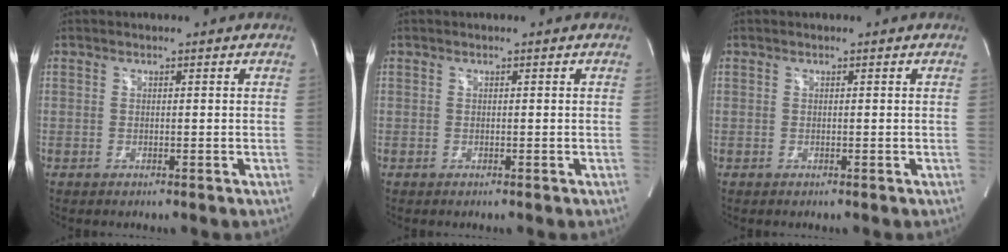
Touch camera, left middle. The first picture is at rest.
{"total": 0.0}
{"total": 0.0}